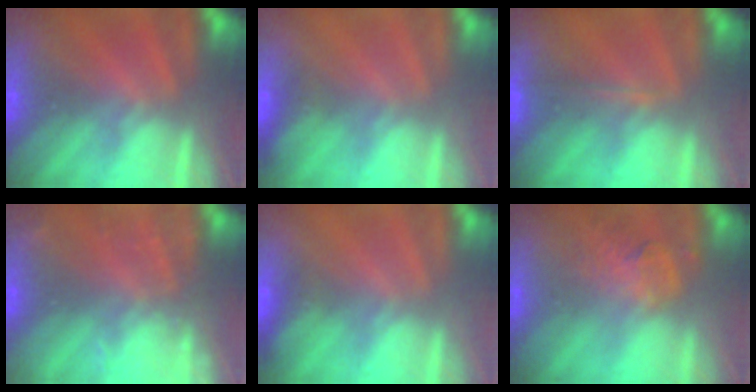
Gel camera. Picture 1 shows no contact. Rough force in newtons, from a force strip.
{"total": 2.4}
{"total": 1.9}
{"total": 7.1}
{"total": 2.4}
{"total": 1.4}